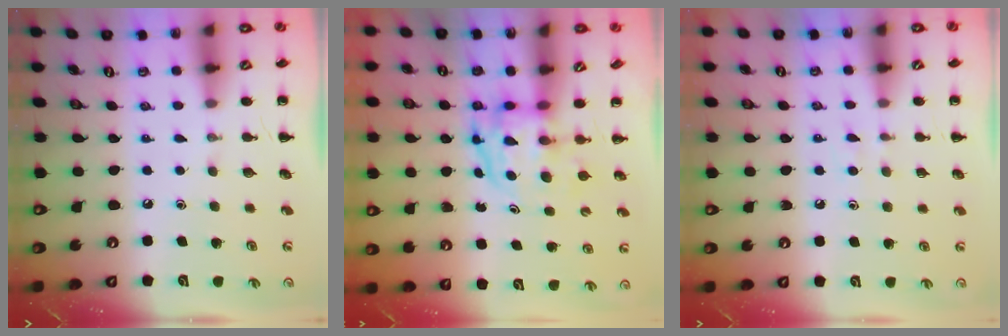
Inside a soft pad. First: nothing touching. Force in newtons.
{"total": 3.9, "press": 3.9, "slide": 0.7}
{"total": 2.9, "press": 2.5, "slide": 1.4}